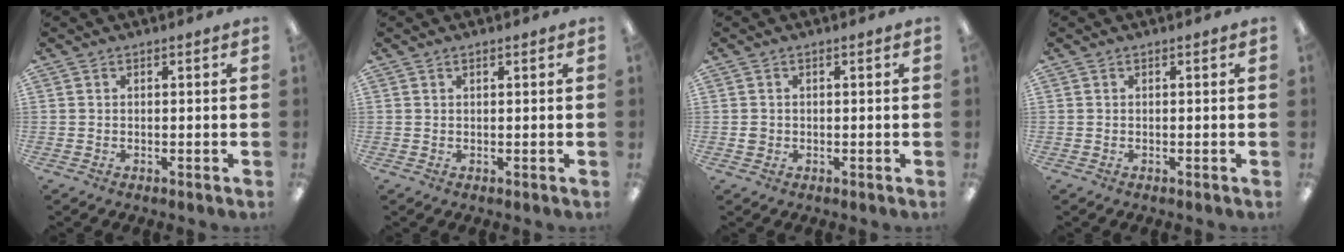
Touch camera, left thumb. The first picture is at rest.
{"total": 0.7, "force": [0.5, 0.2, 0.4], "torque": [-0.010, 0.001, 0.009]}
{"total": 1.2, "force": [0.0, 1.2, 0.5], "torque": [-0.009, 0.005, -0.002]}
{"total": 0.0}